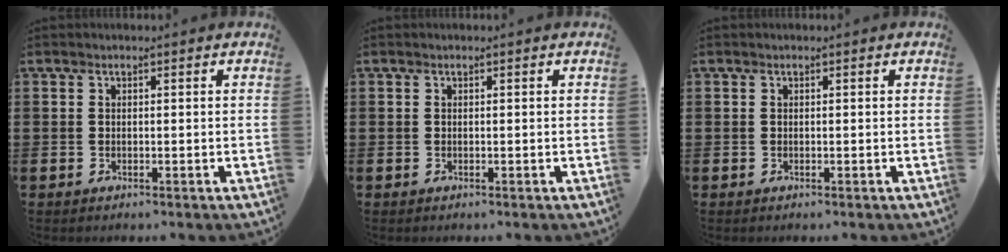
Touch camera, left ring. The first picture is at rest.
{"total": 0.0}
{"total": 0.0}